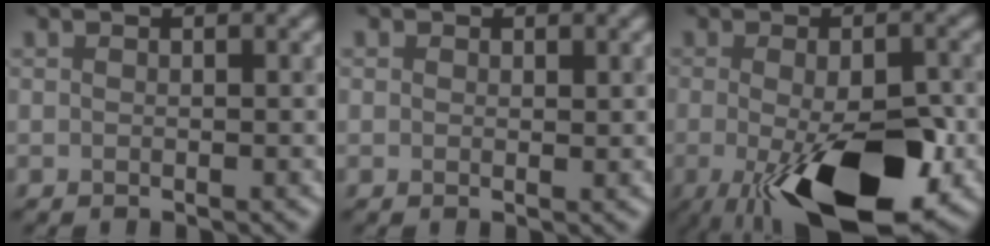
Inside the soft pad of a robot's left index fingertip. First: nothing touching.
{"total": 0.6, "force": [-0.3, 0.0, -0.4], "torque": [0.004, 0.000, 0.005]}
{"total": 12.5, "force": [-4.8, 4.6, 10.6], "torque": [-0.151, -0.012, -0.068]}